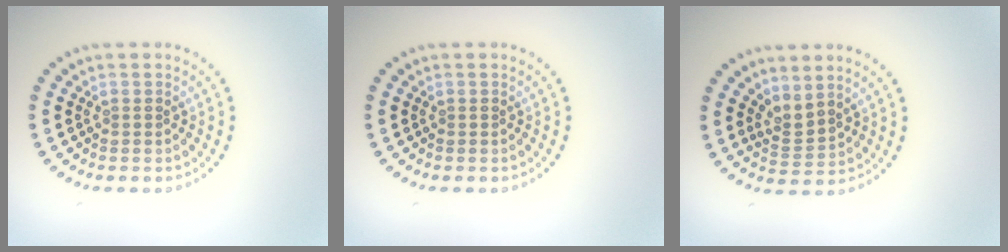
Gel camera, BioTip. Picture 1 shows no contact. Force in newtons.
{"total": 0.0}
{"total": 2.2, "press": 1.4, "slide": 1.7}